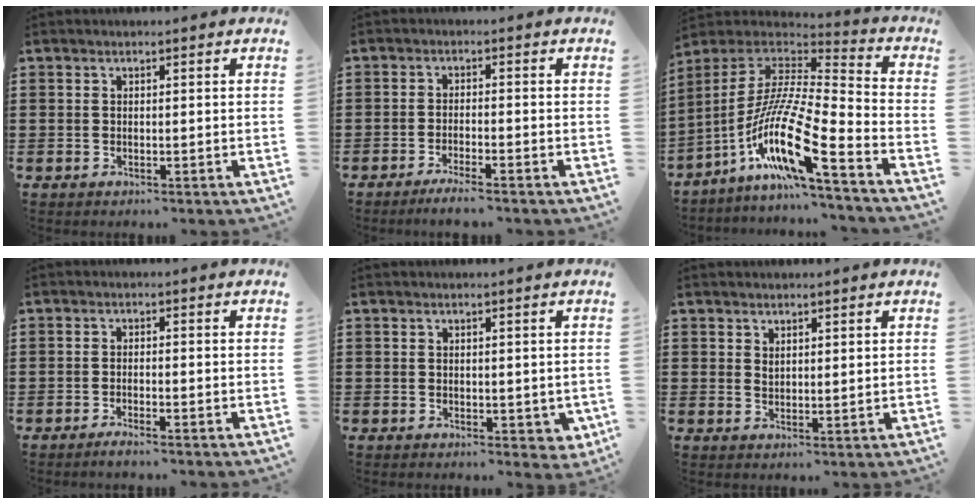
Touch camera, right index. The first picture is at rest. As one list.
[{"total": 2.3, "force": [-2.0, -0.2, 1.1], "torque": [-0.017, -0.001, -0.037]}, {"total": 15.3, "force": [-8.3, 1.9, 12.7], "torque": [-0.278, -0.020, -0.168]}, {"total": 1.3, "force": [-1.1, -0.1, 0.6], "torque": [-0.010, -0.003, -0.020]}, {"total": 1.2, "force": [0.6, 0.9, 0.6], "torque": [-0.006, 0.000, 0.010]}, {"total": 1.4, "force": [1.3, 0.5, 0.2], "torque": [-0.005, 0.002, 0.025]}]